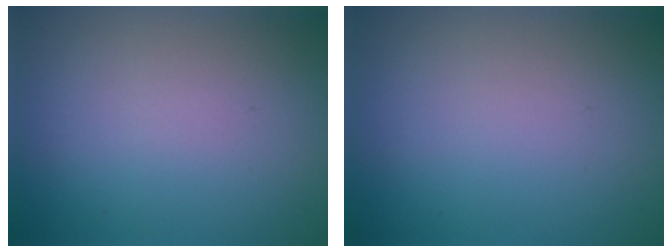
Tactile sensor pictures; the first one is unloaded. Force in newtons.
{"total": 0.0}